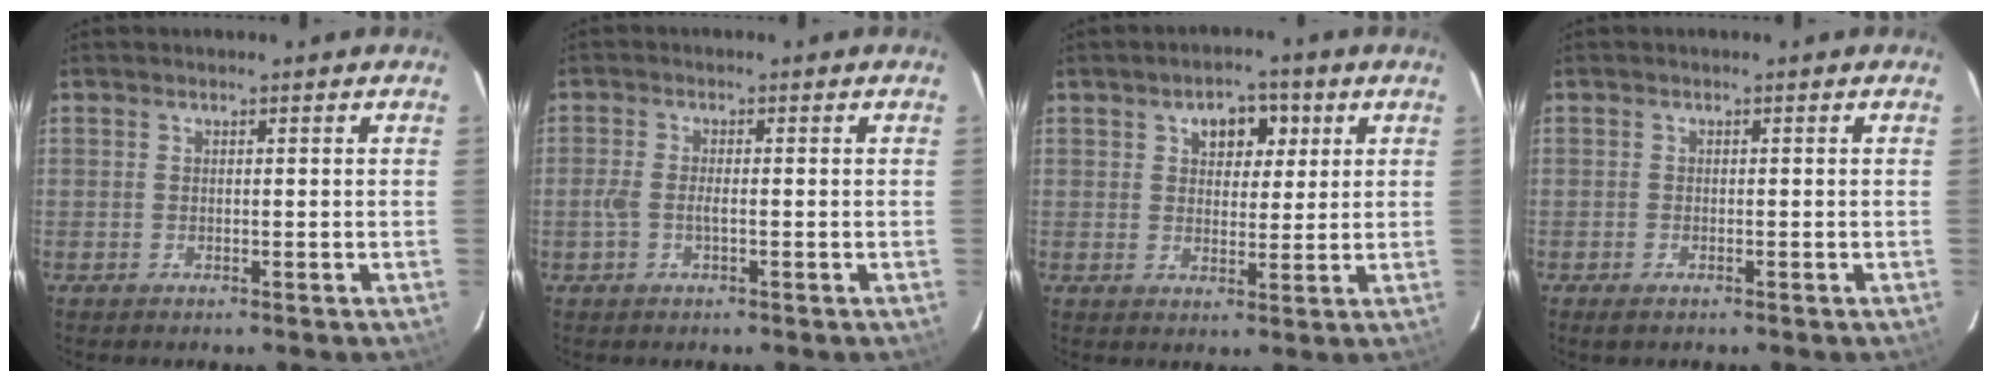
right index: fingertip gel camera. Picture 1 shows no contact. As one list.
[{"total": 3.1, "force": [-0.9, 1.2, 2.7], "torque": [-0.060, 0.000, -0.019]}, {"total": 6.1, "force": [2.6, 4.1, 3.7], "torque": [-0.055, 0.015, 0.040]}, {"total": 1.3, "force": [-0.9, 0.6, 0.7], "torque": [-0.013, -0.005, -0.018]}]